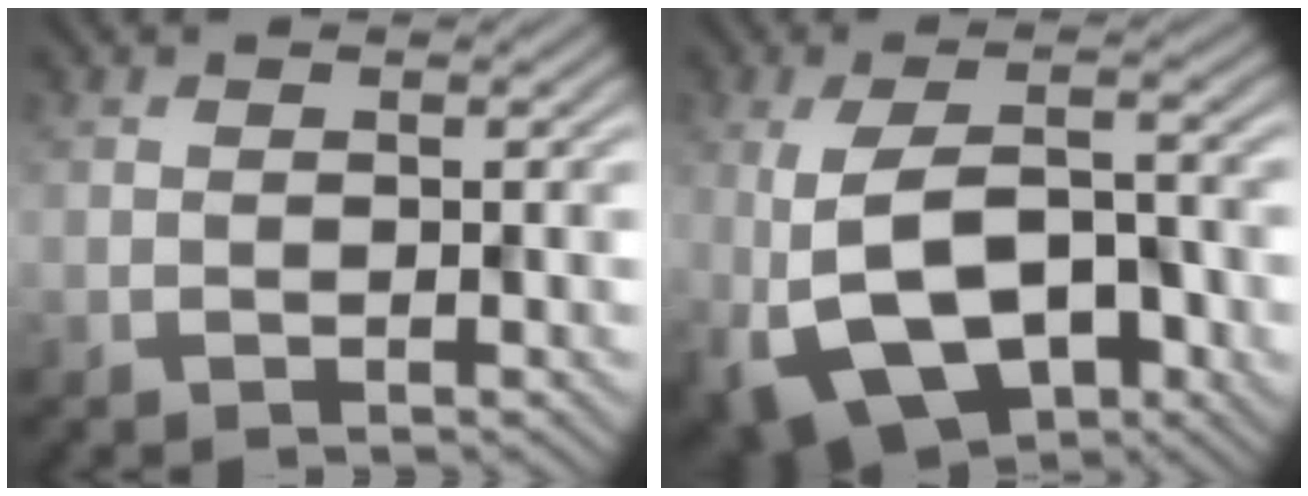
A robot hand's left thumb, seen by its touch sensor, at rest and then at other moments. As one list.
[{"total": 12.1, "force": [-4.8, 5.9, 9.5], "torque": [-0.179, -0.014, -0.077]}]